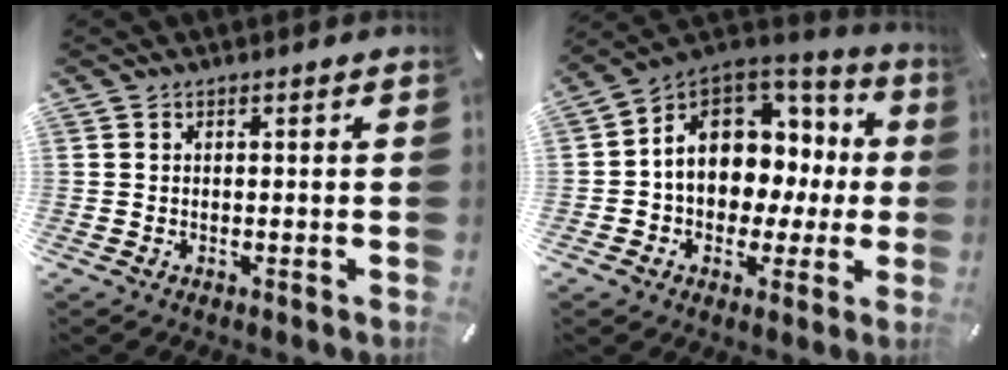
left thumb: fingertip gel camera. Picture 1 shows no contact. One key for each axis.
{"total": 11.2, "fx": 2.2, "fy": 9.2, "fz": 5.9, "tx": -0.100, "ty": -0.023, "tz": 0.044}